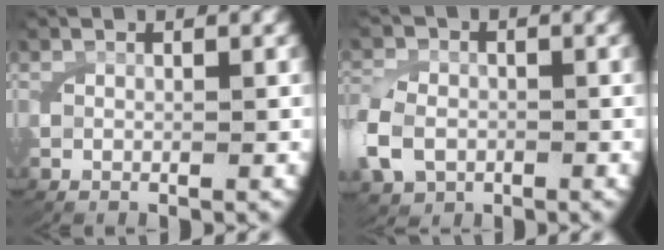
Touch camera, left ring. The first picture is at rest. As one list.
[{"total": 3.3, "force": [-1.0, 2.7, 1.5], "torque": [-0.048, -0.010, -0.011]}]